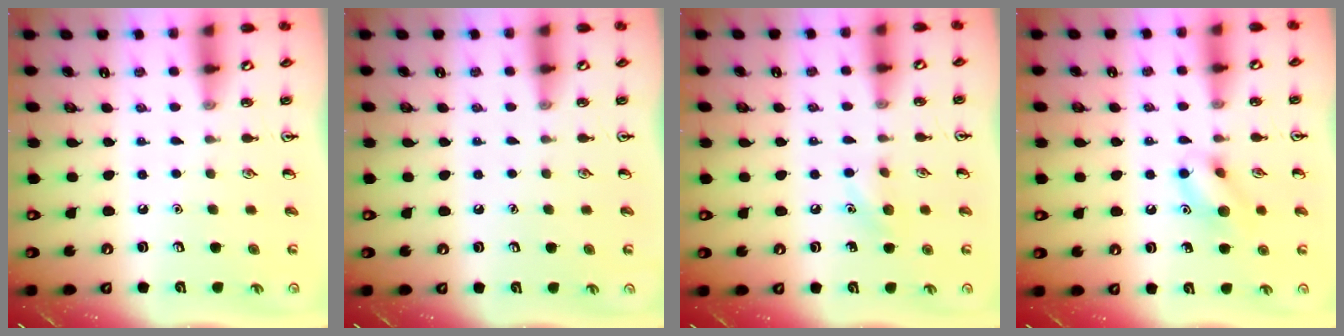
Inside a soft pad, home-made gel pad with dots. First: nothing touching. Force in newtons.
{"total": 0.0}
{"total": 6.6, "press": 6.4, "slide": 1.9}
{"total": 10.0, "press": 9.9, "slide": 0.7}